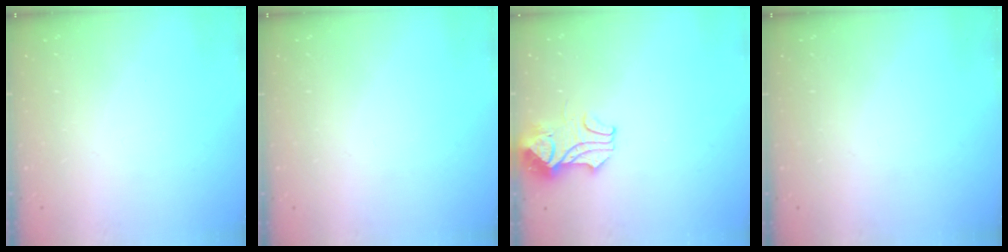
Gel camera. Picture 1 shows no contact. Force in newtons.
{"total": 0.0}
{"total": 2.4, "press": 2.3, "slide": 0.8}
{"total": 0.0}